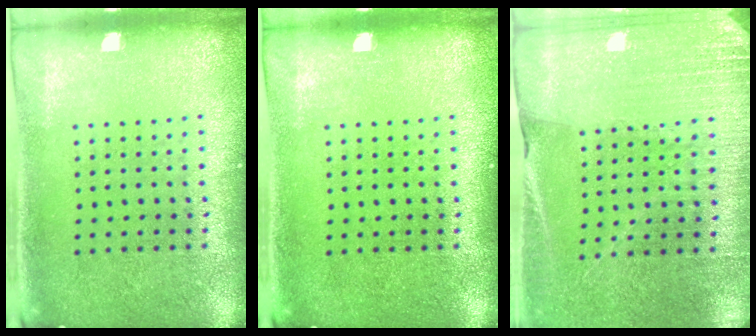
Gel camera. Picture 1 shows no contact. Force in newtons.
{"total": 0.0}
{"total": 2.9, "press": 2.9, "slide": 0.2}